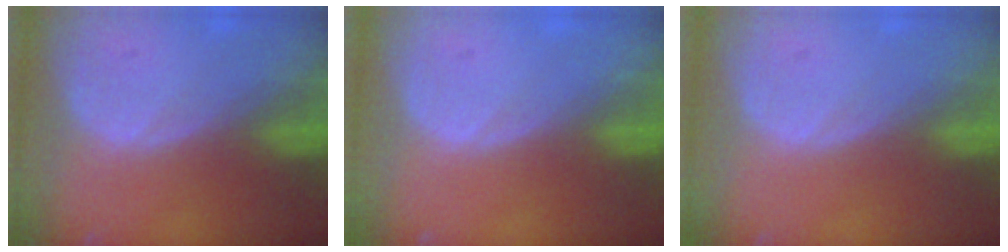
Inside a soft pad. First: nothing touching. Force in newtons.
{"total": 0.0}
{"total": 0.0}